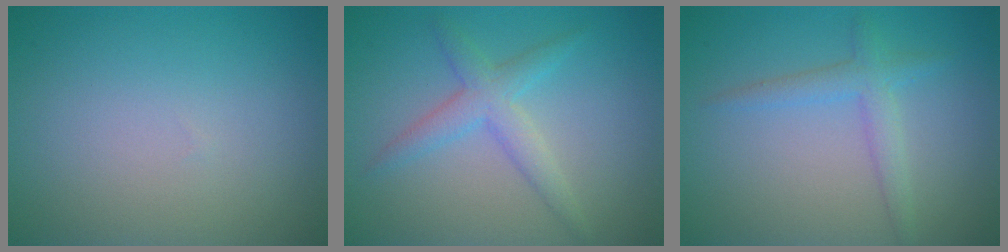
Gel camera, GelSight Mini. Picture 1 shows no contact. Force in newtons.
{"total": 2.9, "press": 2.9, "slide": 0.1}
{"total": 2.3, "press": 2.3, "slide": 0.2}